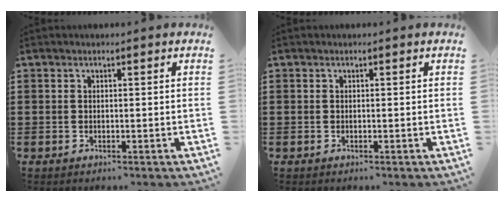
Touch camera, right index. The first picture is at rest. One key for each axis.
{"total": 0.0}